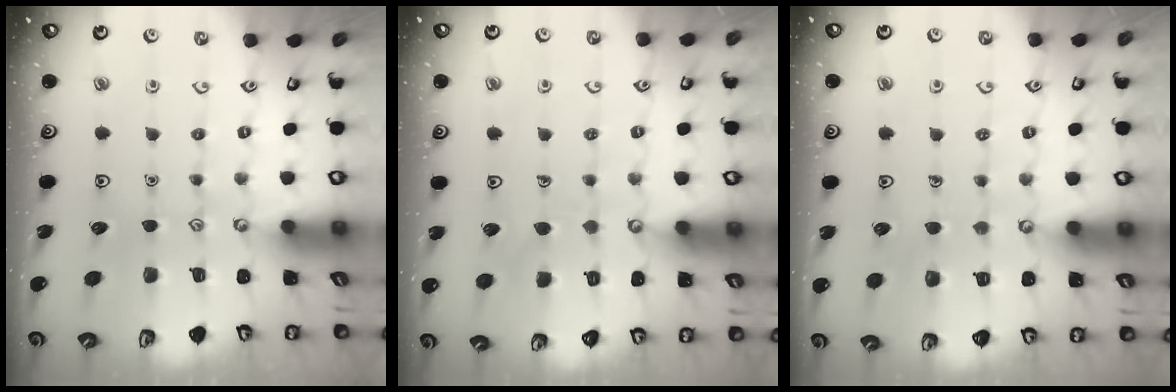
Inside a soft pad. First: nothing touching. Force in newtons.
{"total": 5.1, "press": 5.1, "slide": 0.5}
{"total": 5.7, "press": 5.7, "slide": 0.6}